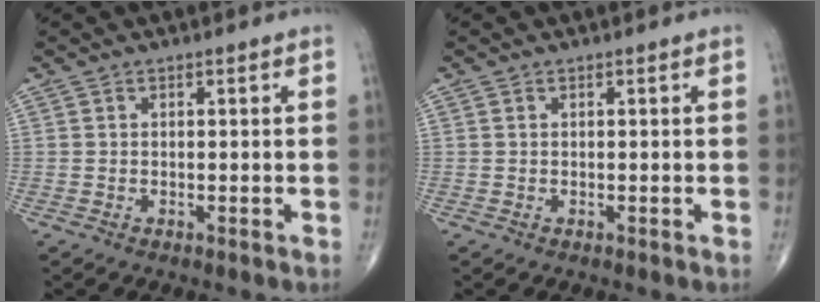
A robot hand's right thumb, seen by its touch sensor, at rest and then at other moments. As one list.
[{"total": 0.0}]